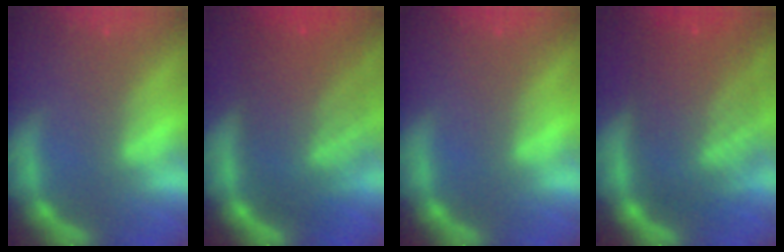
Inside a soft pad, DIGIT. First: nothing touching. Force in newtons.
{"total": 10.0}
{"total": 0.0}
{"total": 10.0}